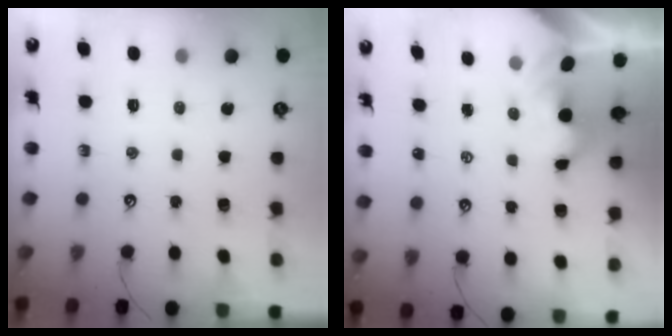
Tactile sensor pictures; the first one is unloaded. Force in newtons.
{"total": 1.5, "press": 1.5, "slide": 0.3}